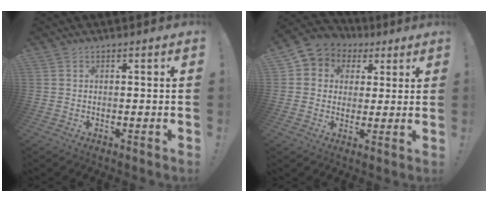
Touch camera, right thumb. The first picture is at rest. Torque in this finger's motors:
{"motor_torque": [1.07, 1.07, 0.18, -0.12, 0.03]}